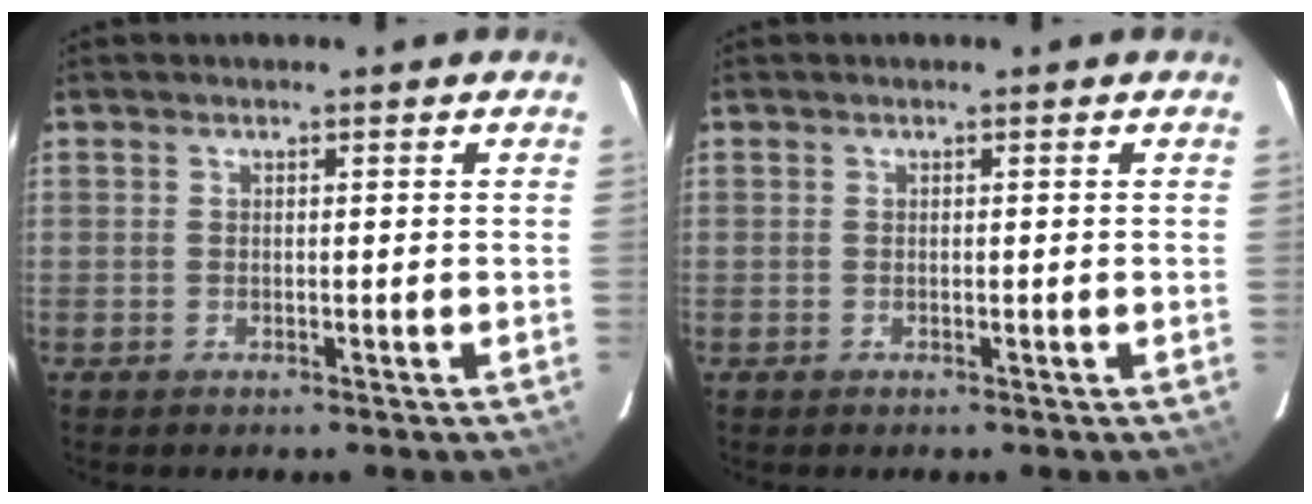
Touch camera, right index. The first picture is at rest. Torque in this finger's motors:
{"motor_torque": [0.00, 0.00, 0.02, 0.01]}